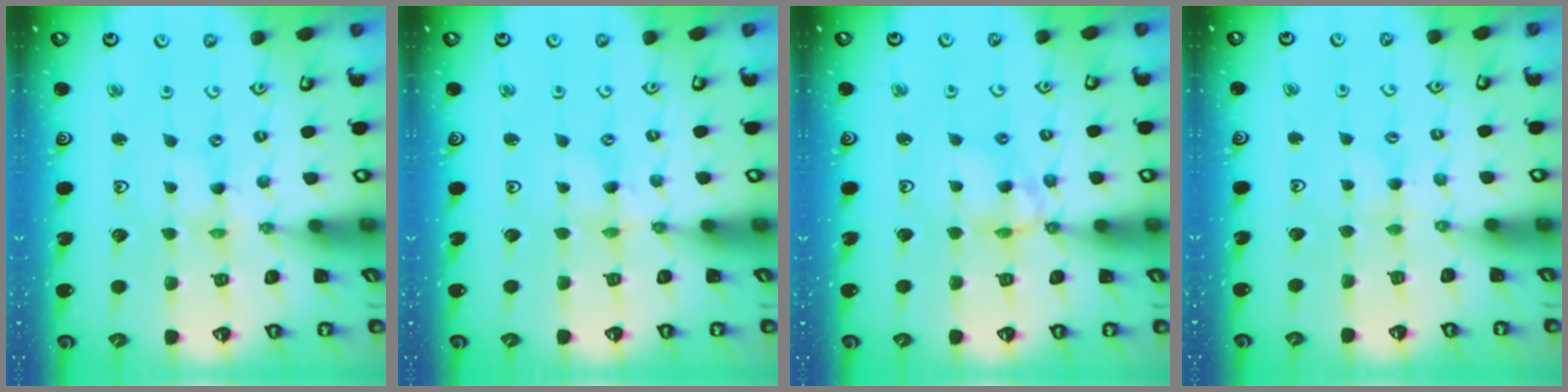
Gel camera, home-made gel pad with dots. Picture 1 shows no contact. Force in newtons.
{"total": 0.0}
{"total": 9.0, "press": 9.0, "slide": 0.9}
{"total": 2.1, "press": 2.1, "slide": 0.4}